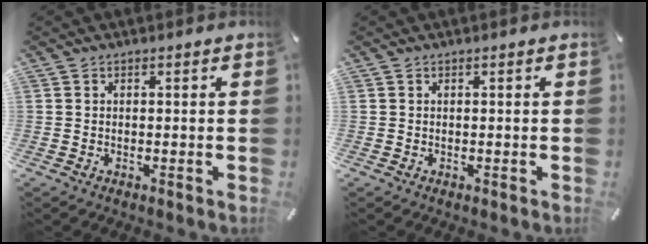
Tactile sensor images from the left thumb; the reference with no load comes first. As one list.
[{"total": 0.0}]